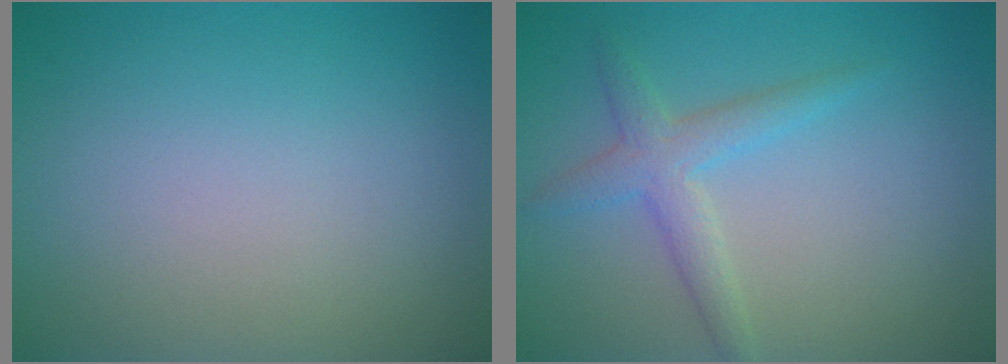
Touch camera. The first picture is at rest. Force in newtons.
{"total": 2.6, "press": 2.6, "slide": 0.0}